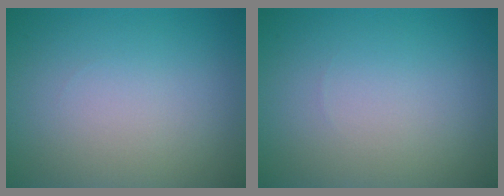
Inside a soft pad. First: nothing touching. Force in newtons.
{"total": 0.0}